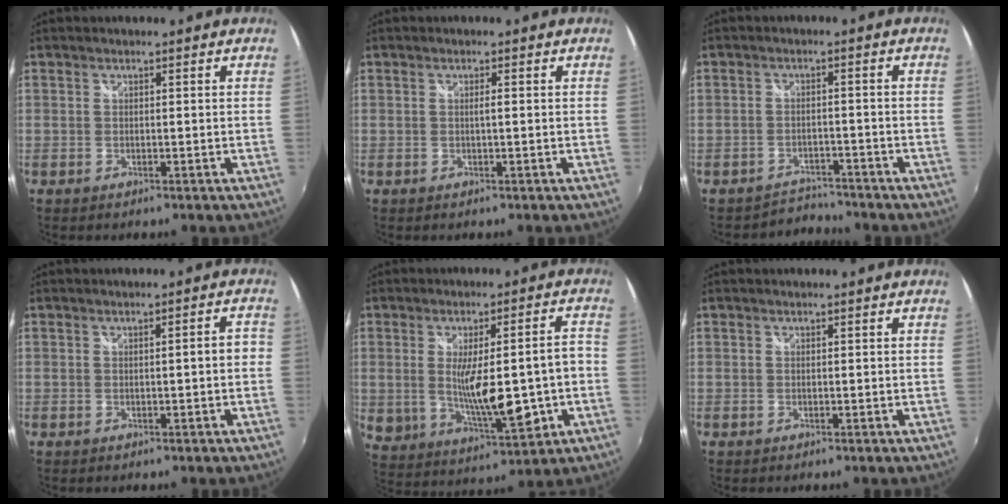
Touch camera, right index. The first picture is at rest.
{"total": 0.9, "force": [0.0, -0.2, 0.9], "torque": [-0.014, 0.001, -0.002]}
{"total": 3.8, "force": [-3.4, 1.2, -1.3], "torque": [0.017, 0.015, -0.058]}
{"total": 2.3, "force": [-0.5, 0.4, 2.2], "torque": [-0.031, 0.007, -0.003]}
{"total": 15.2, "force": [-2.6, 4.6, 14.3], "torque": [-0.250, -0.026, -0.013]}
{"total": 0.0}